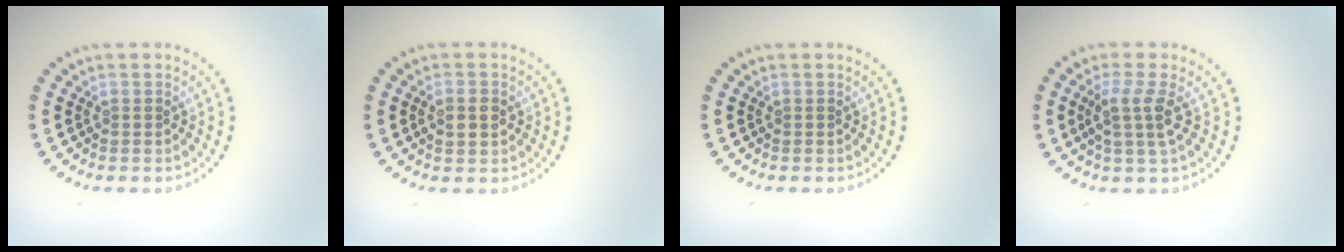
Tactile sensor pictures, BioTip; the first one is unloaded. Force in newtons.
{"total": 1.9, "press": 1.9, "slide": 0.1}
{"total": 0.0}
{"total": 2.7, "press": 2.2, "slide": 1.5}